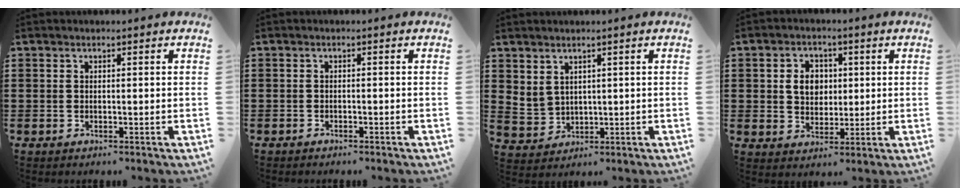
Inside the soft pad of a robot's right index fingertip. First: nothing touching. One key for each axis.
{"total": 0.7, "fx": -0.7, "fy": 0.1, "fz": 0.1, "tx": -0.005, "ty": -0.001, "tz": -0.015}
{"total": 2.7, "fx": 2.0, "fy": 1.8, "fz": 0.6, "tx": -0.023, "ty": 0.003, "tz": 0.040}
{"total": 5.0, "fx": 0.8, "fy": 4.1, "fz": 2.7, "tx": -0.061, "ty": 0.012, "tz": 0.010}